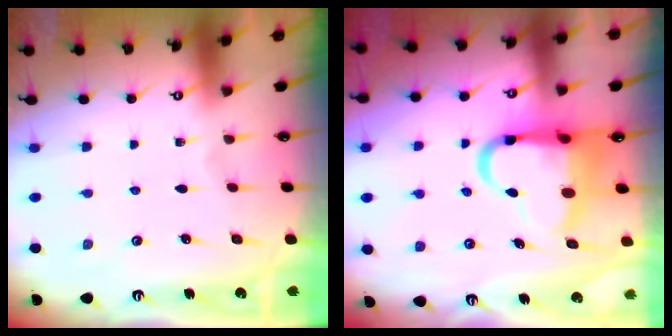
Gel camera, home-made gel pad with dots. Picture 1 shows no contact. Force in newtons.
{"total": 11.6, "press": 11.1, "slide": 3.0}